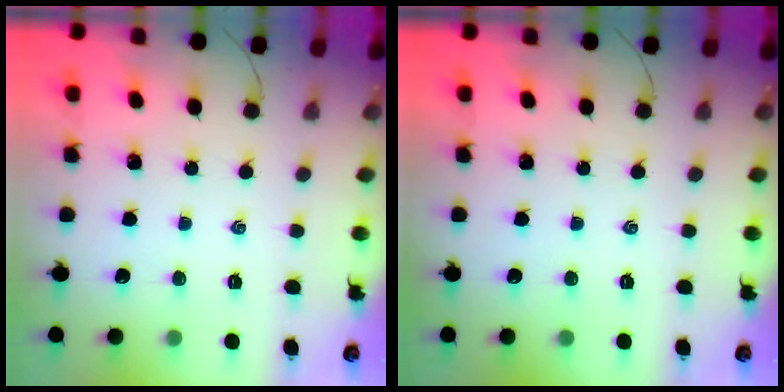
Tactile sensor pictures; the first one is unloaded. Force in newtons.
{"total": 0.0}